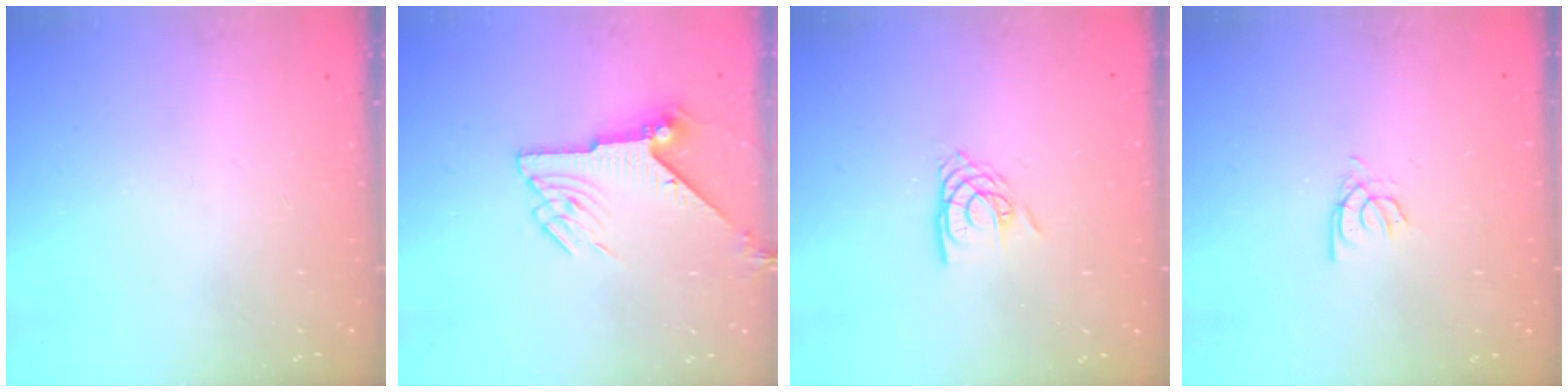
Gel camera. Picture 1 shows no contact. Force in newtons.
{"total": 8.3, "press": 8.3, "slide": 0.4}
{"total": 7.4, "press": 7.3, "slide": 0.5}
{"total": 2.7, "press": 2.7, "slide": 0.2}